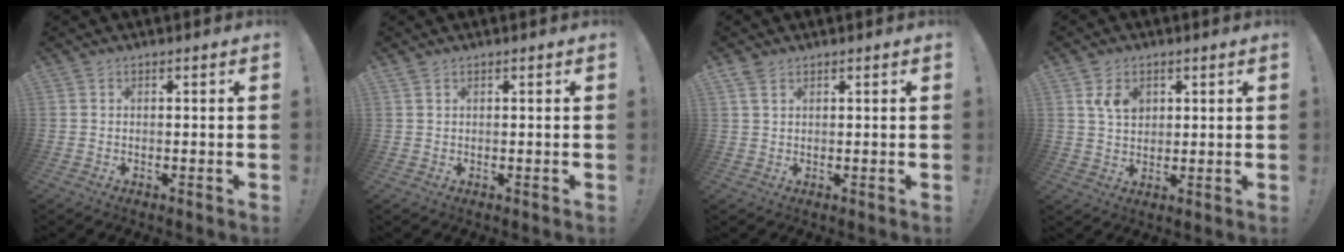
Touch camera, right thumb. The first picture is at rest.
{"total": 0.9, "force": [0.6, 0.3, 0.5], "torque": [-0.009, 0.000, 0.011]}
{"total": 2.7, "force": [1.7, 1.3, 1.7], "torque": [-0.033, -0.001, 0.032]}
{"total": 6.2, "force": [2.7, 4.6, 3.3], "torque": [-0.053, -0.002, 0.050]}